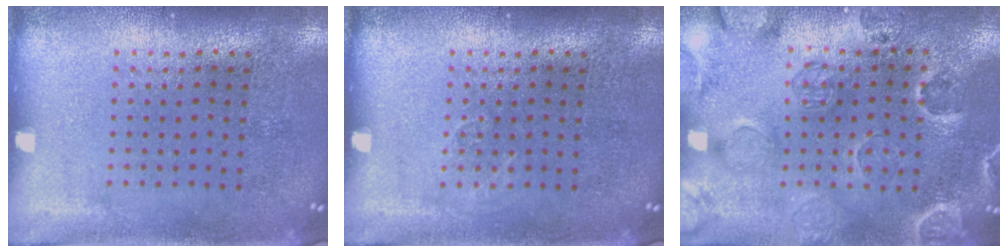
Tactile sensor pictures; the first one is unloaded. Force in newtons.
{"total": 0.7, "press": 0.7, "slide": 0.1}
{"total": 2.4, "press": 2.1, "slide": 1.1}